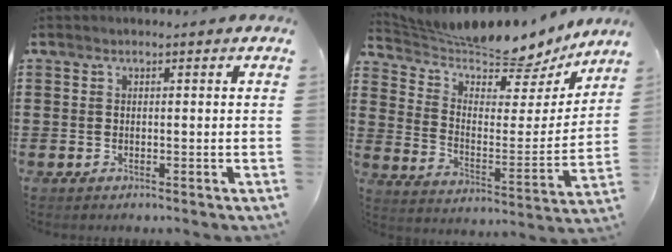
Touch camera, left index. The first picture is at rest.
{"total": 7.0, "force": [6.9, 0.9, 0.7], "torque": [-0.038, -0.066, 0.115]}